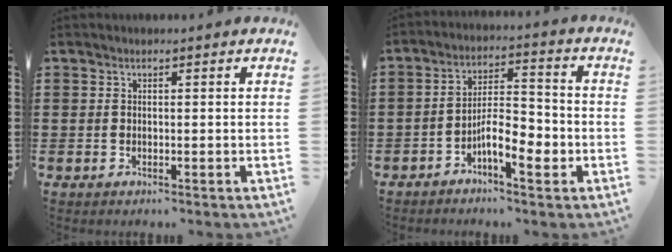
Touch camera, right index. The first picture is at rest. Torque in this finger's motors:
{"motor_torque": [0.50, -0.56, 0.23, 0.07]}